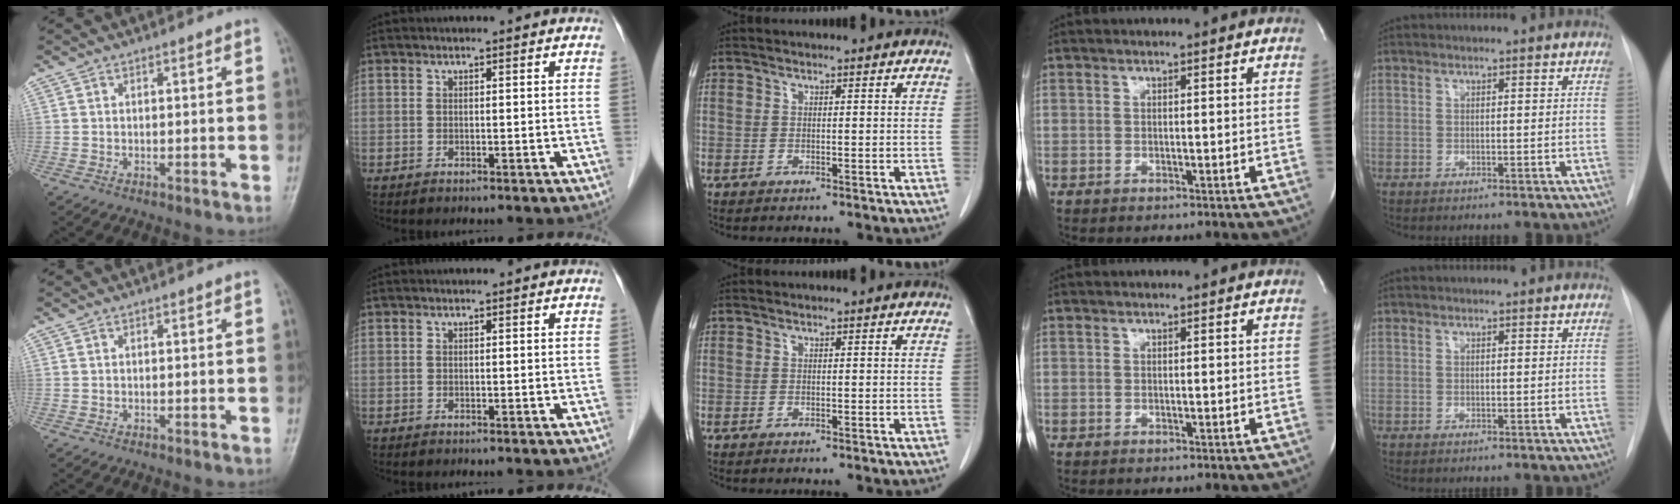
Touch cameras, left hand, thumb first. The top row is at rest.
{}